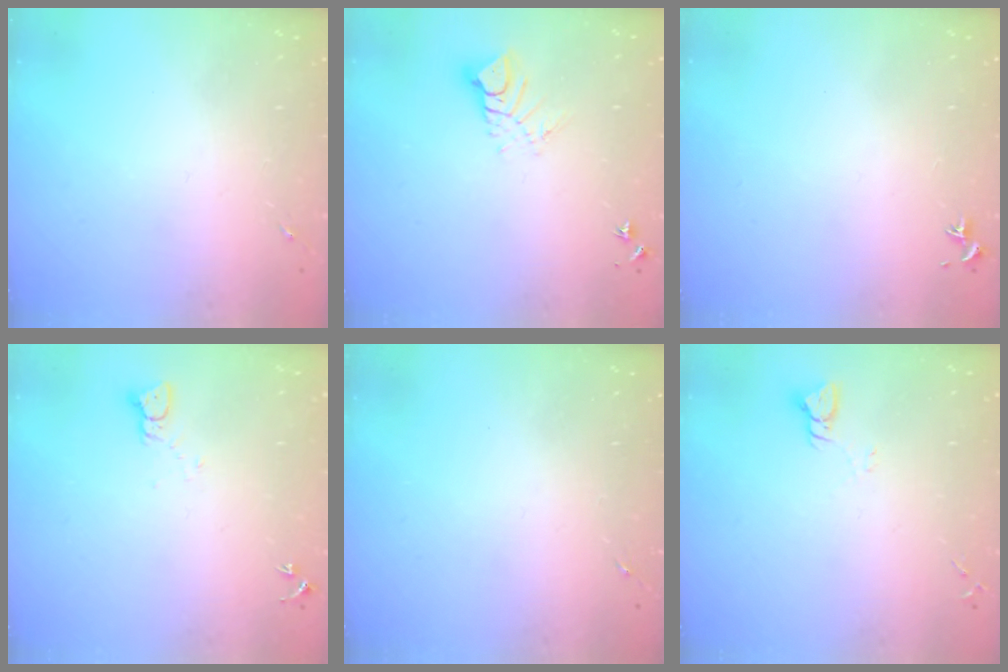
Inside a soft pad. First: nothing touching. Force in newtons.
{"total": 7.7, "press": 7.7, "slide": 0.7}
{"total": 0.7, "press": 0.6, "slide": 0.5}
{"total": 2.4, "press": 2.4, "slide": 0.2}
{"total": 0.0}
{"total": 2.9, "press": 2.9, "slide": 0.2}